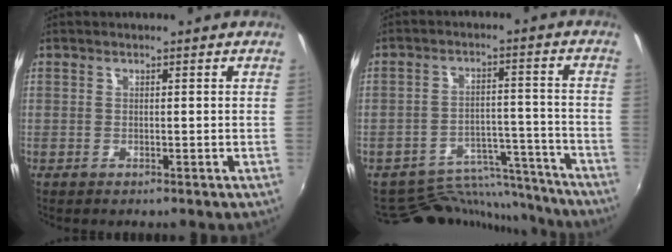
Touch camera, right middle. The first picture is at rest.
{"total": 14.0, "force": [-13.5, 3.5, 1.5], "torque": [-0.026, 0.037, -0.188]}